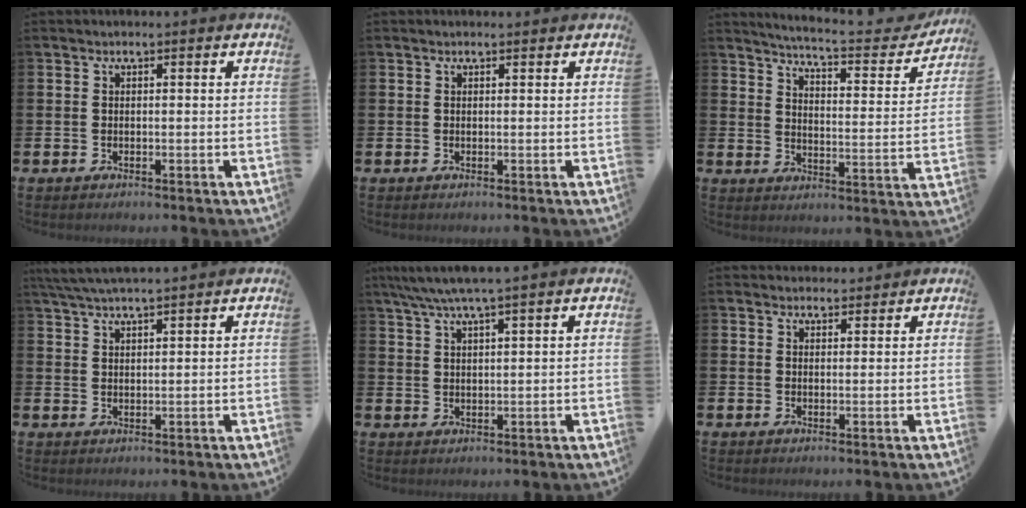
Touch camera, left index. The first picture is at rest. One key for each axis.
{"total": 0.0}
{"total": 5.8, "fx": 5.5, "fy": 0.2, "fz": 1.7, "tx": -0.047, "ty": -0.048, "tz": 0.087}
{"total": 4.2, "fx": 3.9, "fy": 0.1, "fz": 1.4, "tx": -0.045, "ty": -0.008, "tz": 0.074}
{"total": 4.5, "fx": 3.8, "fy": -0.2, "fz": 2.3, "tx": -0.061, "ty": -0.005, "tz": 0.070}
{"total": 2.4, "fx": 2.3, "fy": 0.6, "fz": -0.1, "tx": 0.006, "ty": -0.010, "tz": 0.040}